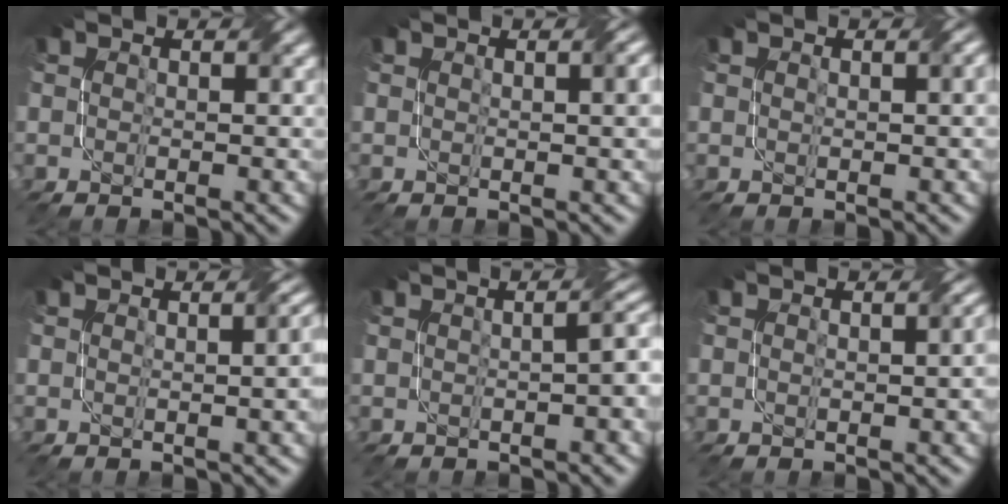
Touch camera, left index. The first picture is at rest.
{"total": 2.6, "force": [0.6, 0.9, 2.4], "torque": [-0.021, 0.006, 0.006]}
{"total": 1.4, "force": [0.3, 0.4, 1.3], "torque": [-0.017, 0.003, 0.006]}
{"total": 4.6, "force": [0.4, 2.1, 4.1], "torque": [-0.021, 0.017, 0.003]}
{"total": 4.0, "force": [-0.3, 1.4, 3.8], "torque": [-0.029, 0.014, 0.001]}
{"total": 2.4, "force": [-0.1, 1.0, 2.1], "torque": [-0.022, 0.005, 0.004]}